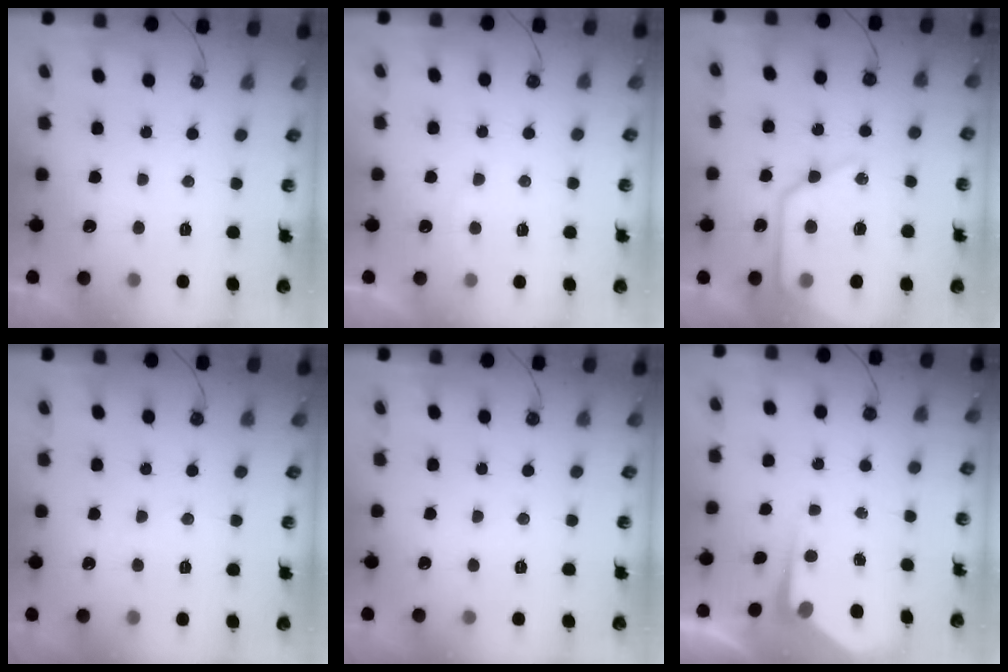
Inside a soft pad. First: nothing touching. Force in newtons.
{"total": 5.9, "press": 5.9, "slide": 0.7}
{"total": 19.7, "press": 19.6, "slide": 2.2}
{"total": 3.5, "press": 3.5, "slide": 0.6}
{"total": 3.7, "press": 3.7, "slide": 0.6}
{"total": 4.9, "press": 4.9, "slide": 0.2}